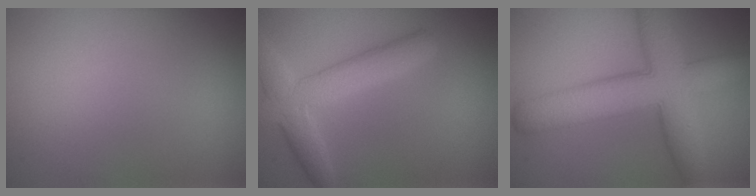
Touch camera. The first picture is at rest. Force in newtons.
{"total": 4.5, "press": 4.4, "slide": 0.2}
{"total": 9.1, "press": 9.1, "slide": 0.2}